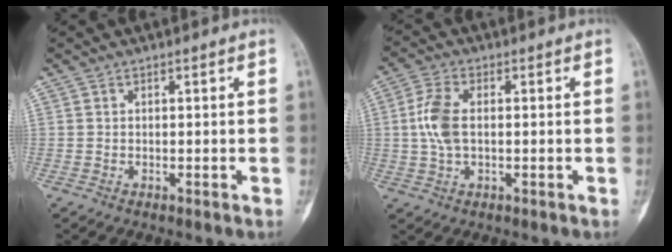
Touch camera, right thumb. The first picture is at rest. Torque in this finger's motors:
{"motor_torque": [-0.04, 0.22, 0.40, 0.39, 0.14]}